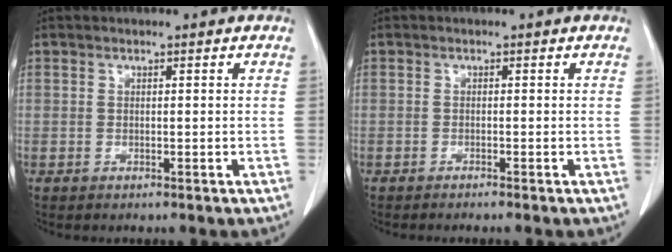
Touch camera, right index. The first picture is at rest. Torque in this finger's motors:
{"motor_torque": [0.03, -0.03, 0.00, 0.01]}